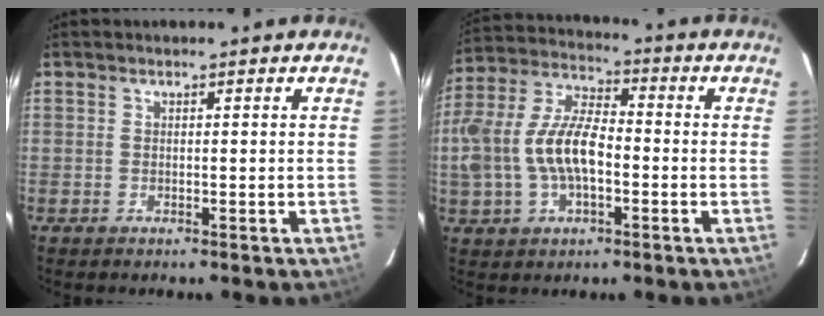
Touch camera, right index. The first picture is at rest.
{"total": 14.6, "force": [-2.6, 7.5, 12.2], "torque": [-0.262, 0.012, -0.046]}